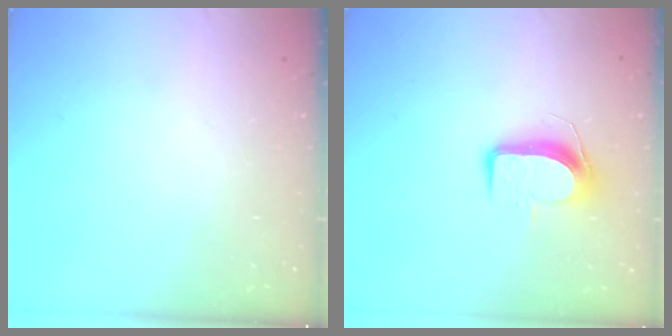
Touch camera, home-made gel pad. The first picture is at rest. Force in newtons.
{"total": 9.2, "press": 9.2, "slide": 0.7}